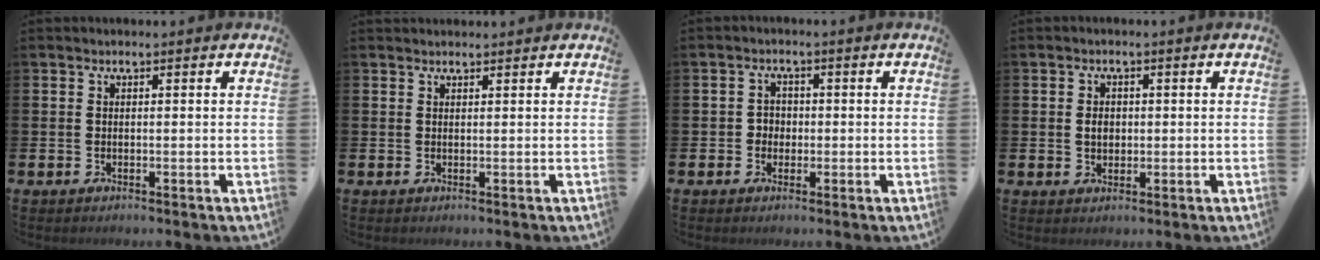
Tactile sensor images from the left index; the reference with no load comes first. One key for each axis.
{"total": 0.9, "fx": 0.9, "fy": 0.2, "fz": 0.0, "tx": 0.009, "ty": -0.002, "tz": 0.014}
{"total": 2.1, "fx": -0.3, "fy": 2.1, "fz": 0.5, "tx": -0.006, "ty": 0.005, "tz": -0.012}
{"total": 2.0, "fx": 0.3, "fy": 1.5, "fz": 1.3, "tx": -0.010, "ty": 0.000, "tz": 0.001}